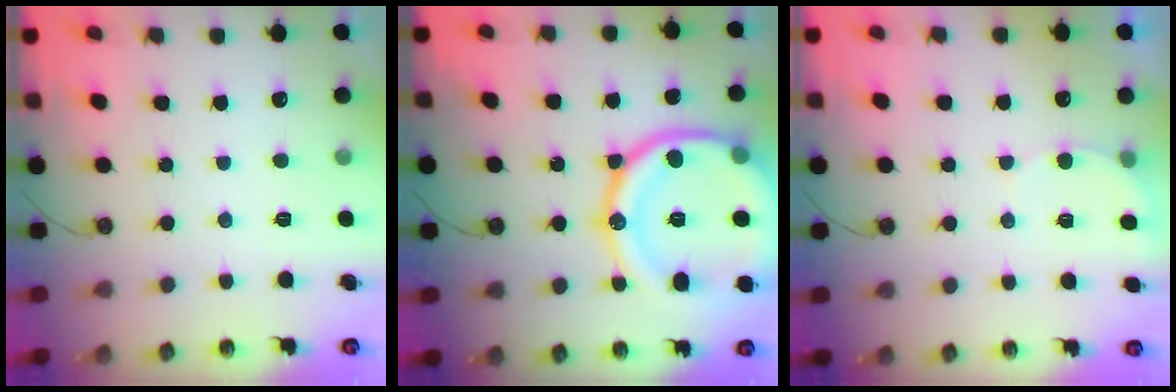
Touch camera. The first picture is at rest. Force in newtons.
{"total": 24.7, "press": 24.6, "slide": 2.7}
{"total": 5.9, "press": 5.8, "slide": 1.2}